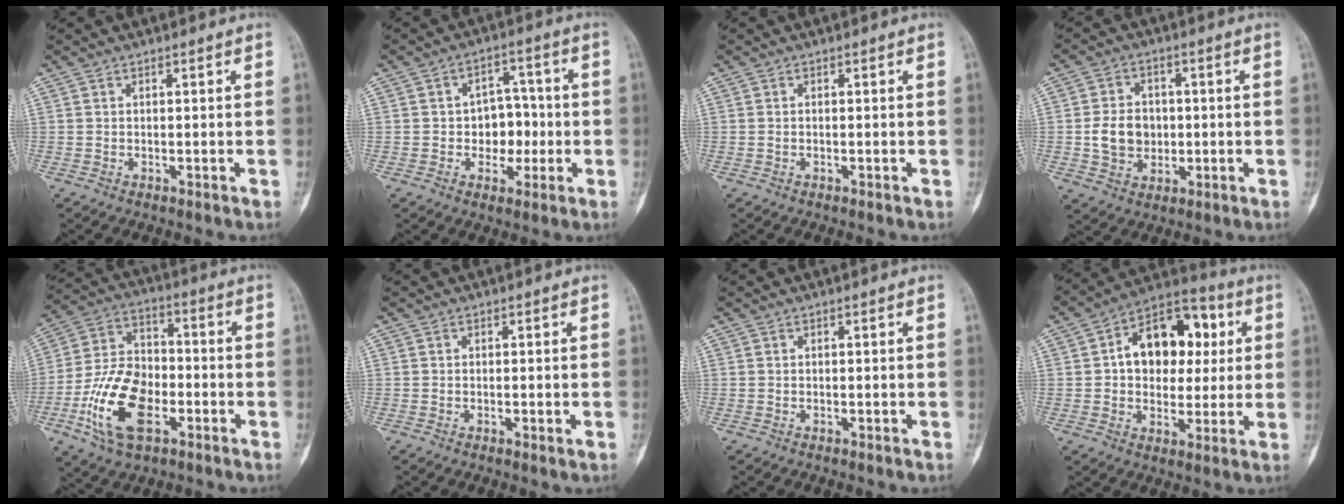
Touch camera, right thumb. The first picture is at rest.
{"total": 7.7, "force": [-1.0, 5.9, 4.8], "torque": [-0.018, 0.023, -0.017]}
{"total": 0.0}
{"total": 8.2, "force": [-0.4, 6.7, 4.7], "torque": [-0.058, 0.006, -0.006]}
{"total": 16.6, "force": [-5.7, 9.6, 12.2], "torque": [-0.226, 0.026, -0.107]}
{"total": 1.2, "force": [-0.2, 0.3, 1.1], "torque": [-0.016, -0.003, -0.003]}
{"total": 0.0}
{"total": 16.7, "force": [3.2, 11.5, 11.7], "torque": [-0.124, 0.020, 0.042]}